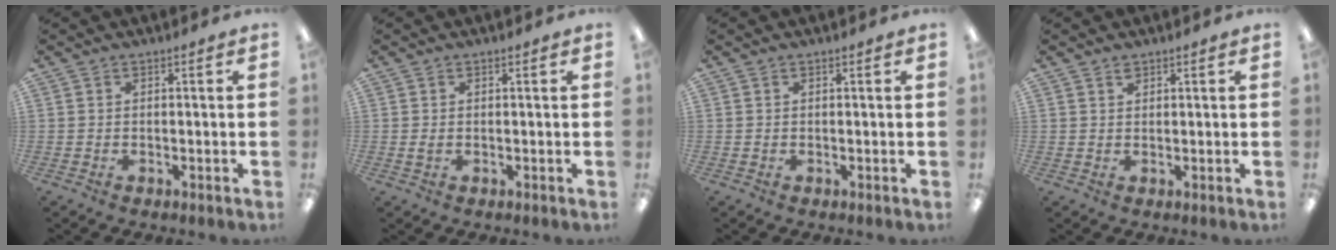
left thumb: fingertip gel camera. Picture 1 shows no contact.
{"total": 1.0, "force": [0.1, 0.6, 0.9], "torque": [-0.018, 0.002, 0.002]}
{"total": 0.0}
{"total": 1.1, "force": [1.0, 0.5, 0.2], "torque": [0.003, -0.005, 0.018]}